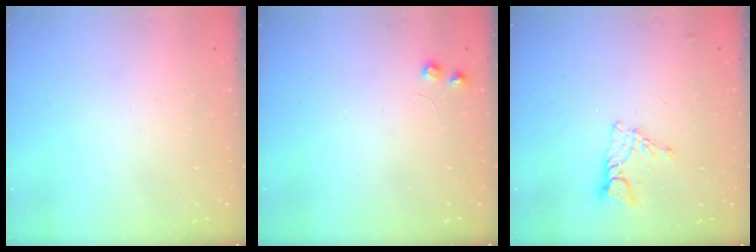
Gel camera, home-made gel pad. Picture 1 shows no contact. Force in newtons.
{"total": 4.6, "press": 4.6, "slide": 0.7}
{"total": 8.0, "press": 8.0, "slide": 0.6}